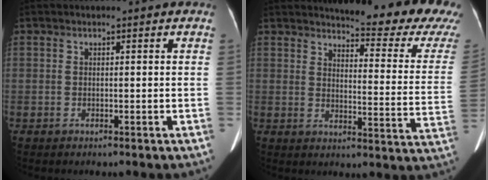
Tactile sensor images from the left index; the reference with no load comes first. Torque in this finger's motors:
{"motor_torque": [0.96, -1.15, 0.36, 0.09]}